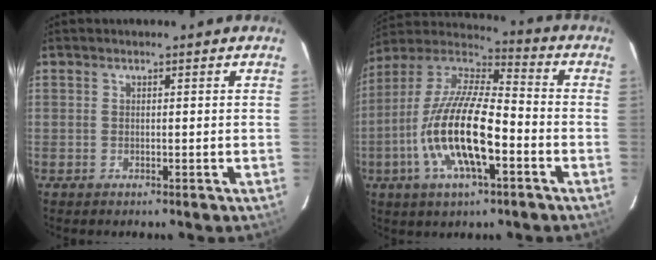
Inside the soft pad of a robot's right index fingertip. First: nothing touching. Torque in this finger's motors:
{"motor_torque": [1.68, -0.45, 1.05, 0.21]}